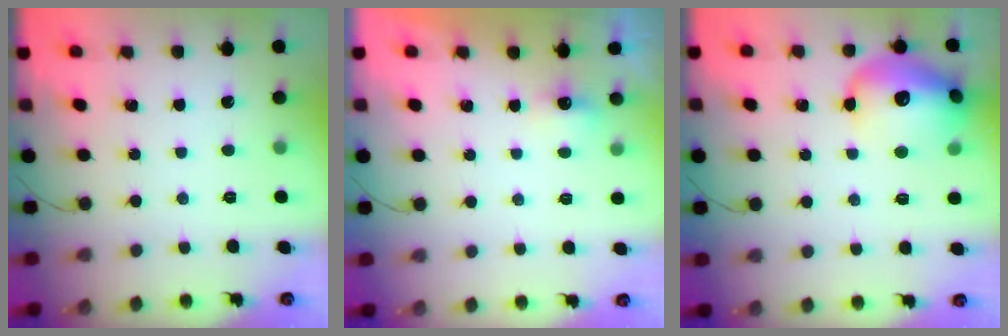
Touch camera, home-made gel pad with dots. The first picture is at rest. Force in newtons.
{"total": 2.3, "press": 2.2, "slide": 0.7}
{"total": 17.8, "press": 17.6, "slide": 2.1}